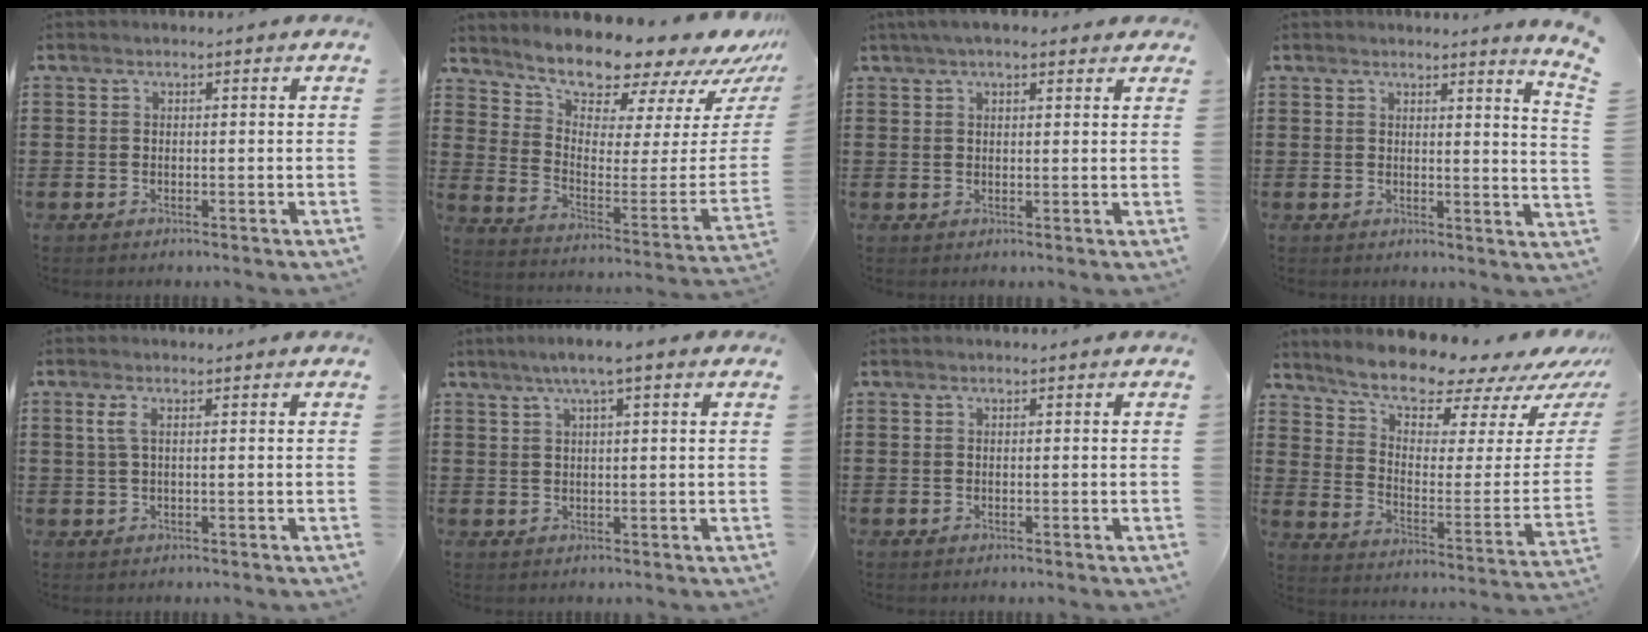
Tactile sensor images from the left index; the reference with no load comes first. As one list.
[{"total": 10.1, "force": [9.9, 1.3, 1.7], "torque": [-0.056, -0.104, 0.165]}, {"total": 3.7, "force": [2.7, 1.2, 2.3], "torque": [-0.051, 0.008, 0.048]}, {"total": 2.8, "force": [2.4, -1.0, 0.9], "torque": [-0.018, -0.017, 0.040]}, {"total": 2.1, "force": [0.5, 0.5, 2.0], "torque": [-0.049, 0.000, 0.005]}, {"total": 3.8, "force": [2.1, 0.2, 3.1], "torque": [-0.063, 0.005, 0.035]}, {"total": 0.0}, {"total": 8.7, "force": [8.3, 1.7, 2.2], "torque": [-0.060, -0.079, 0.136]}]